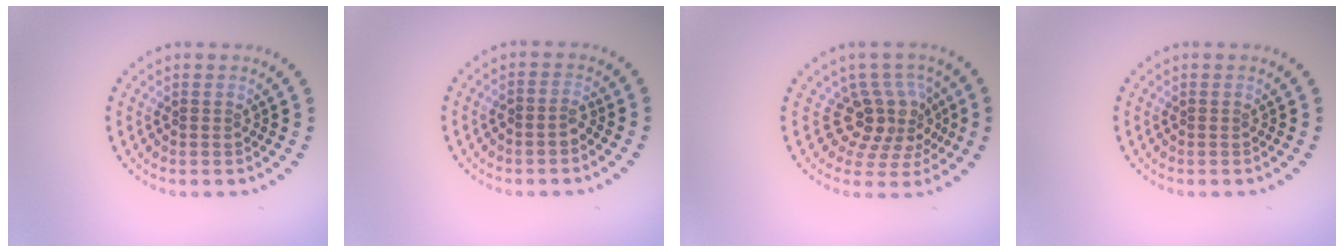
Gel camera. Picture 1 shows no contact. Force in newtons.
{"total": 1.3, "press": 1.1, "slide": 0.6}
{"total": 4.1, "press": 3.1, "slide": 2.7}
{"total": 0.0}